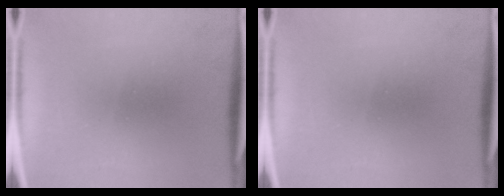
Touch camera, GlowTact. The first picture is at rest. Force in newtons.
{"total": 0.0}